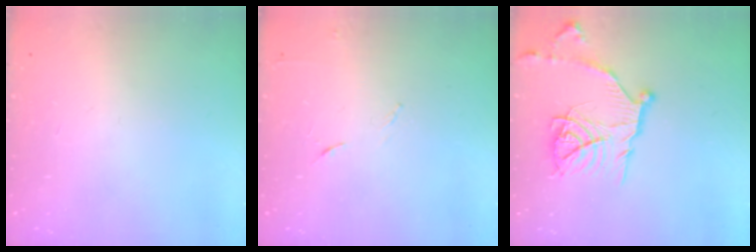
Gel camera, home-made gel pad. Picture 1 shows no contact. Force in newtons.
{"total": 4.8, "press": 4.7, "slide": 0.8}
{"total": 15.2, "press": 15.2, "slide": 1.1}